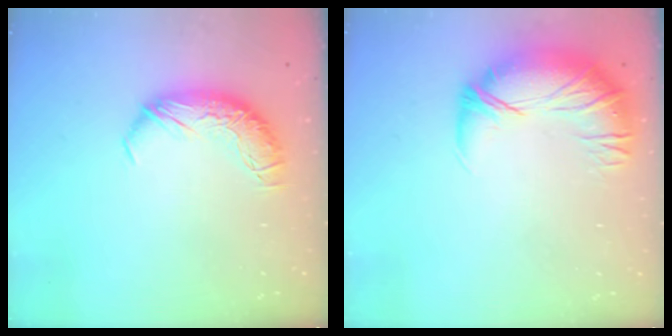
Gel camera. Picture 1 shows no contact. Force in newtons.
{"total": 2.7, "press": 0.4, "slide": 2.7}